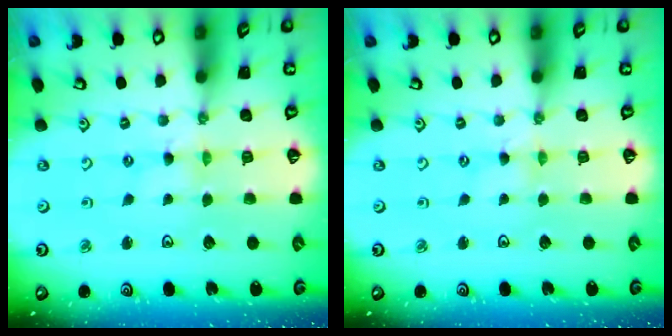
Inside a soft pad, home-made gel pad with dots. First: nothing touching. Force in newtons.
{"total": 0.0}